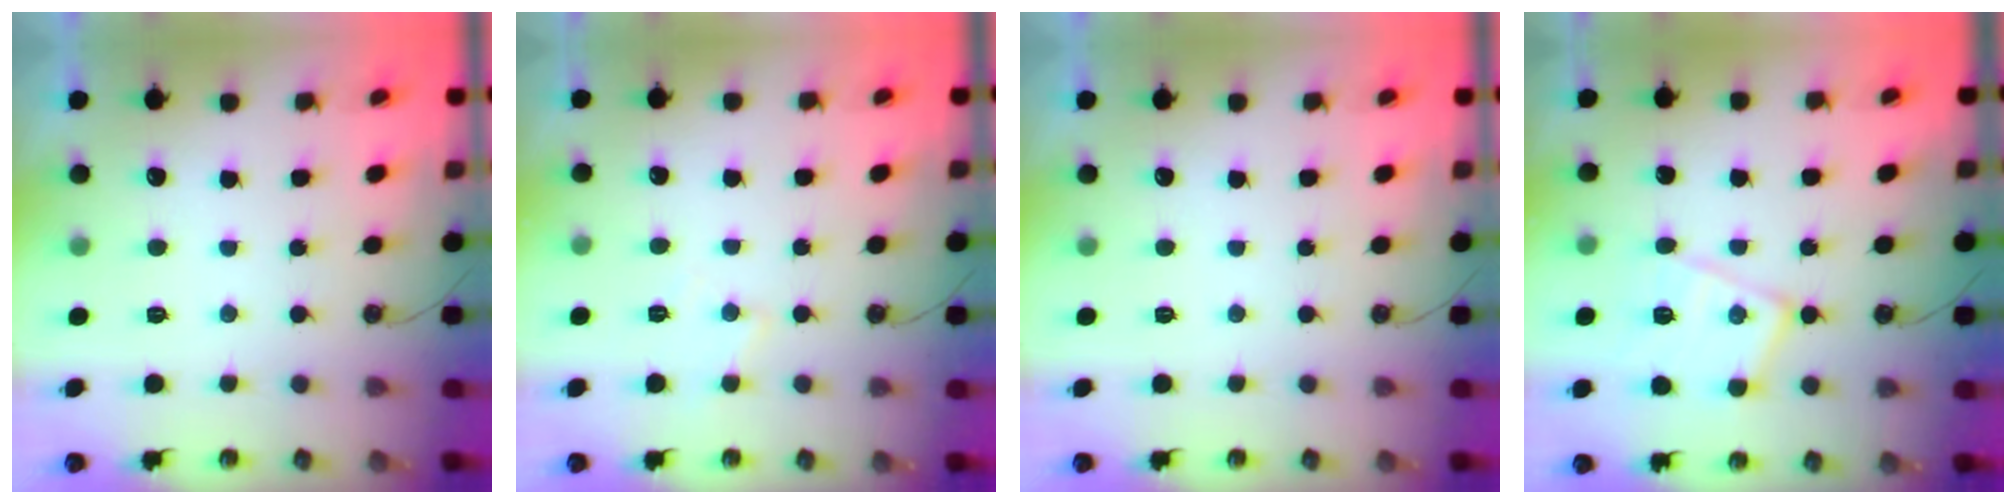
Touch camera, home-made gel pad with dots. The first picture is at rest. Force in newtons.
{"total": 5.4, "press": 5.4, "slide": 0.9}
{"total": 0.0}
{"total": 14.6, "press": 14.6, "slide": 1.2}